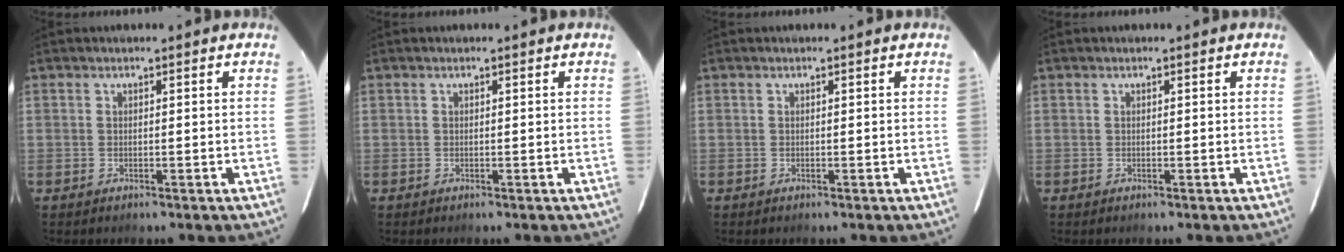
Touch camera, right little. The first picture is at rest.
{"total": 0.0}
{"total": 0.0}
{"total": 0.0}